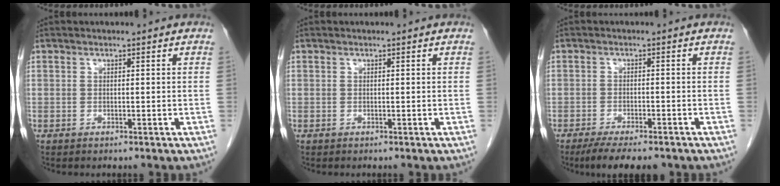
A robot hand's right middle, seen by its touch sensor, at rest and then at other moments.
{"total": 0.0}
{"total": 7.9, "force": [-6.2, 2.0, 4.4], "torque": [-0.064, -0.011, -0.093]}